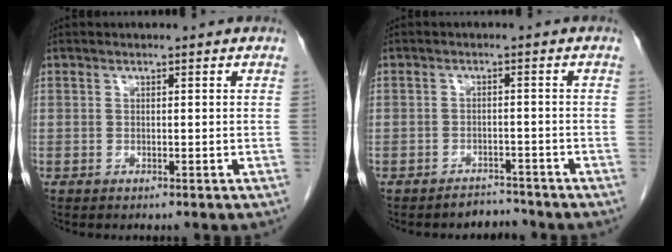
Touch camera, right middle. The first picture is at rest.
{"total": 2.3, "force": [-2.1, 0.6, -0.7], "torque": [0.018, -0.002, -0.031]}